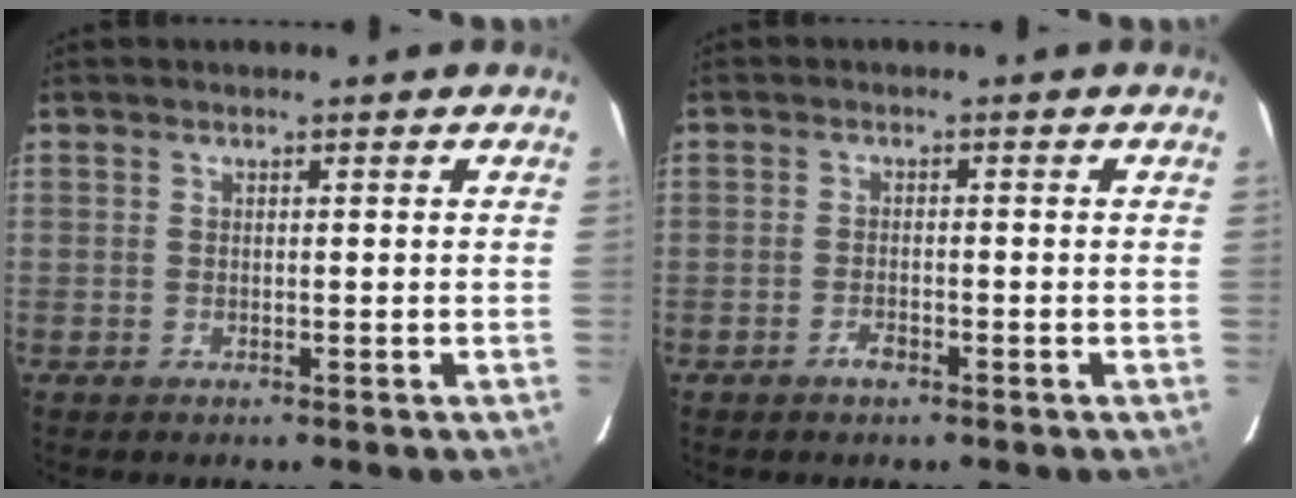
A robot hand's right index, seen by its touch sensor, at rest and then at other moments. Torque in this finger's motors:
{"motor_torque": [0.09, 0.03, -0.04, 0.03]}